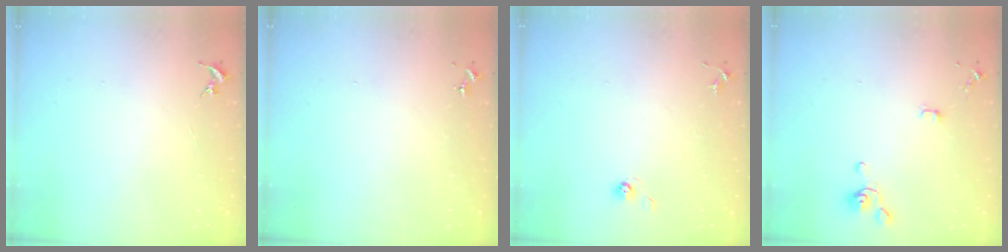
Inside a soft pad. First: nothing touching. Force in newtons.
{"total": 0.0}
{"total": 3.9, "press": 3.5, "slide": 1.7}
{"total": 4.0, "press": 3.9, "slide": 0.9}